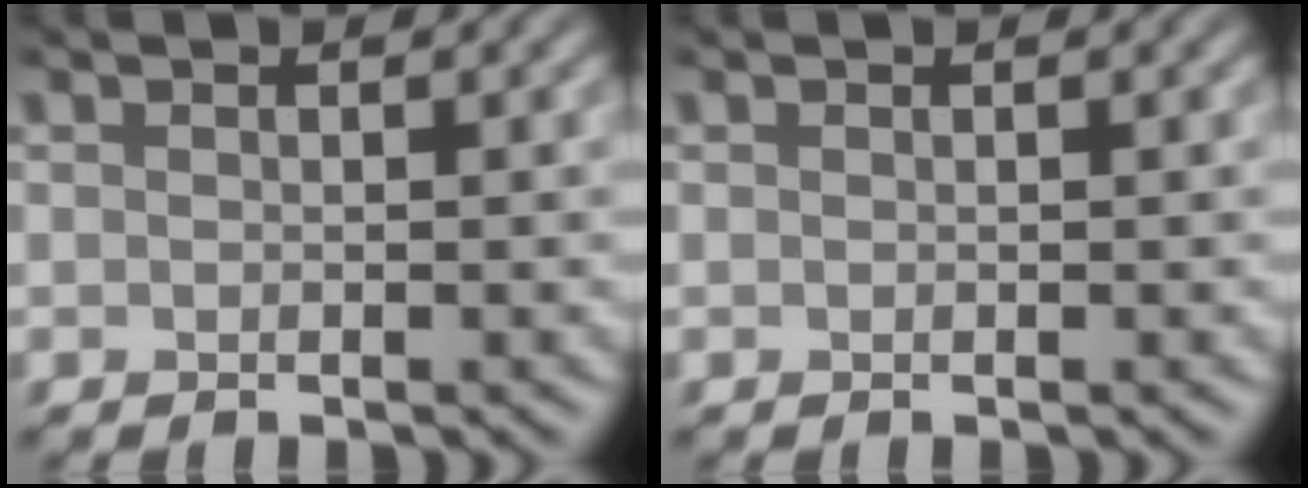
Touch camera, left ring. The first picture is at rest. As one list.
[{"total": 0.0}]